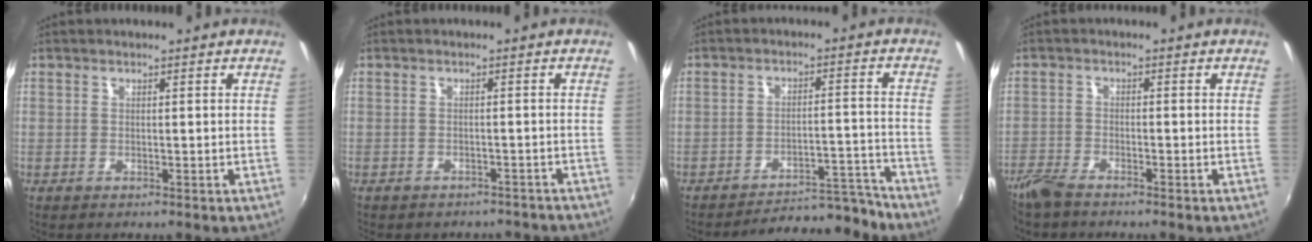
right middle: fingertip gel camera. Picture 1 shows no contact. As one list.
[{"total": 7.4, "force": [-6.6, 2.8, 1.9], "torque": [-0.043, -0.004, -0.073]}, {"total": 12.0, "force": [-11.8, 1.1, 1.9], "torque": [-0.035, 0.031, -0.159]}, {"total": 4.6, "force": [-4.1, 0.9, 2.0], "torque": [-0.055, -0.014, -0.085]}]